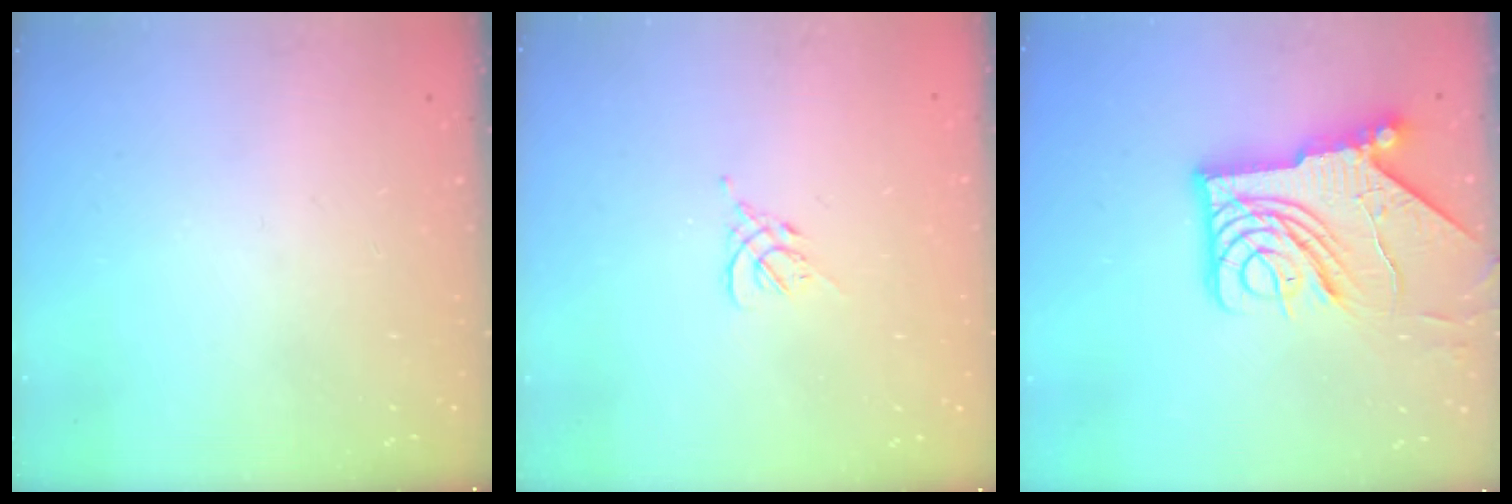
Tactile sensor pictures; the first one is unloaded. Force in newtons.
{"total": 1.2, "press": 1.1, "slide": 0.5}
{"total": 16.1, "press": 16.0, "slide": 1.9}